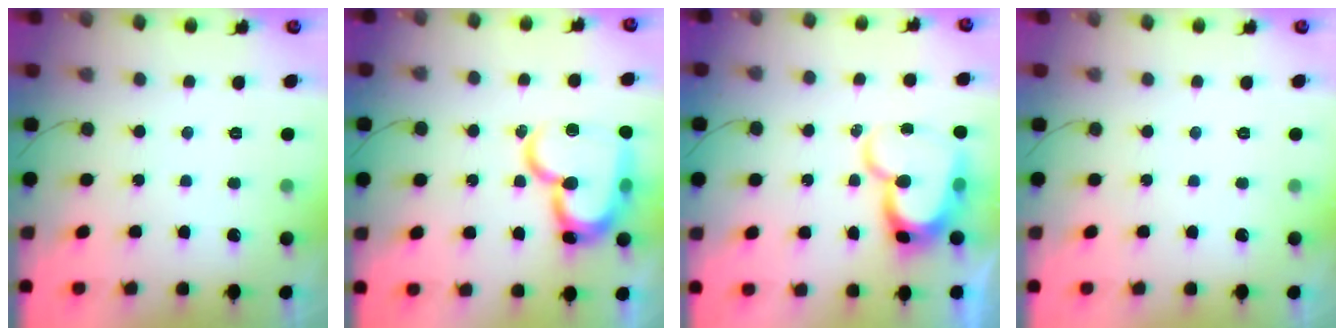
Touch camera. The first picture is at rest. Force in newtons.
{"total": 22.7, "press": 22.6, "slide": 2.0}
{"total": 16.3, "press": 16.2, "slide": 1.2}
{"total": 0.0}